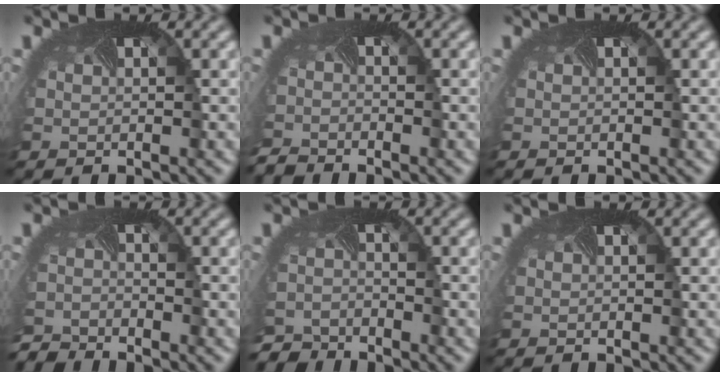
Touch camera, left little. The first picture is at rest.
{"total": 2.4, "force": [-2.3, -0.2, -0.6], "torque": [-0.003, -0.019, -0.052]}
{"total": 0.0}
{"total": 3.3, "force": [-3.3, 0.1, -0.4], "torque": [-0.006, -0.021, -0.069]}
{"total": 4.4, "force": [-4.3, 0.8, -0.1], "torque": [-0.005, -0.024, -0.084]}
{"total": 0.0}